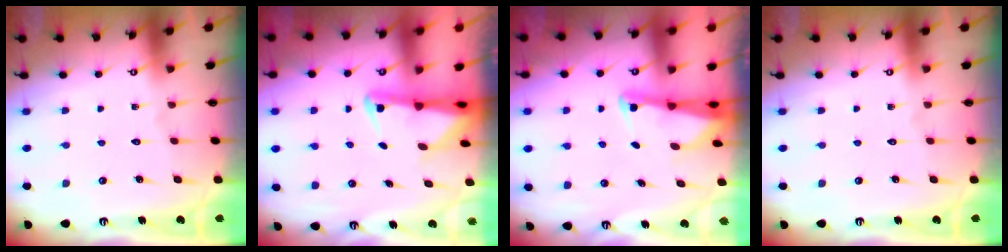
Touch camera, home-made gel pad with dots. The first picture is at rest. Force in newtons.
{"total": 2.8, "press": 2.8, "slide": 0.6}
{"total": 2.6, "press": 2.6, "slide": 0.3}
{"total": 0.0}